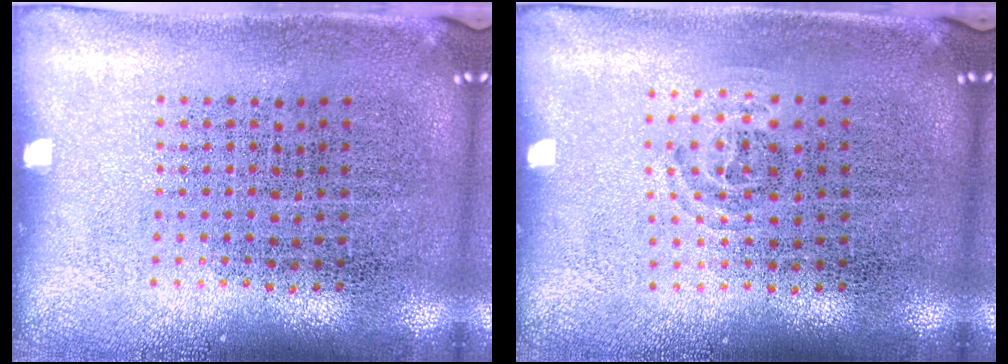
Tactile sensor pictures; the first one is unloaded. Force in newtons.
{"total": 0.8, "press": 0.5, "slide": 0.7}